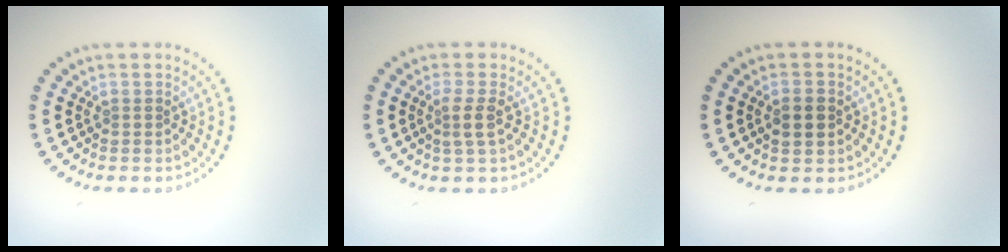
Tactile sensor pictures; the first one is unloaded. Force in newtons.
{"total": 1.9, "press": 1.4, "slide": 1.2}
{"total": 2.0, "press": 2.0, "slide": 0.1}